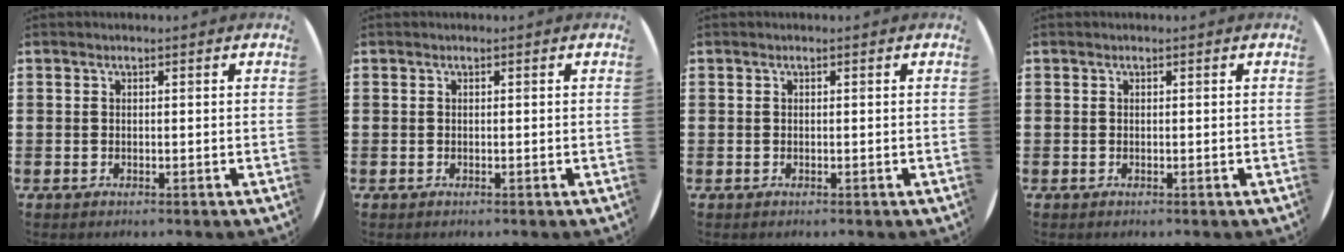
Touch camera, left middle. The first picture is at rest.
{"total": 0.0}
{"total": 0.0}
{"total": 0.0}